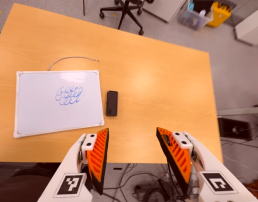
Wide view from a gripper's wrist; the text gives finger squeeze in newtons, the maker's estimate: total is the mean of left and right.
{"total": 0.0}